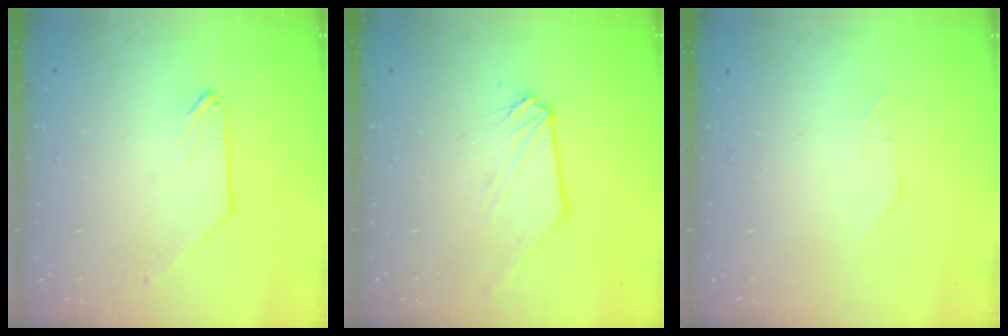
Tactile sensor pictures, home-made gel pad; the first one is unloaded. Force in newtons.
{"total": 0.6, "press": 0.6, "slide": 0.0}
{"total": 0.0}